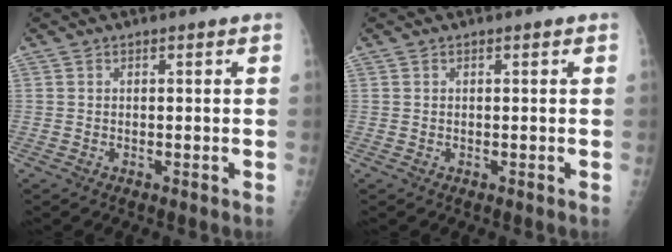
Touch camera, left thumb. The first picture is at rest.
{"total": 0.0}